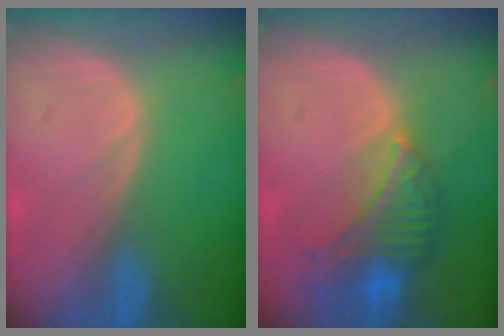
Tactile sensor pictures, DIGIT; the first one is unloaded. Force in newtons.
{"total": 8.1, "press": 7.0, "slide": 4.0}